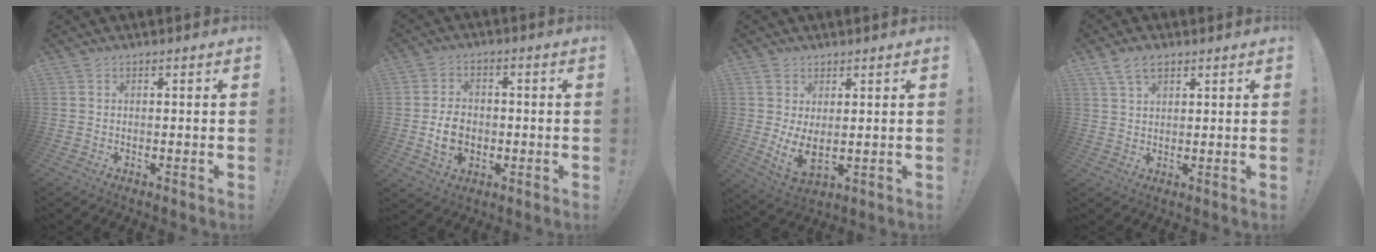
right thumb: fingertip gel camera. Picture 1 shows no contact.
{"total": 8.4, "force": [-1.4, 6.9, 4.7], "torque": [-0.059, 0.003, -0.025]}
{"total": 6.2, "force": [2.0, 3.3, 4.9], "torque": [-0.078, -0.022, 0.041]}
{"total": 5.8, "force": [3.6, 3.0, 3.3], "torque": [-0.059, -0.011, 0.069]}